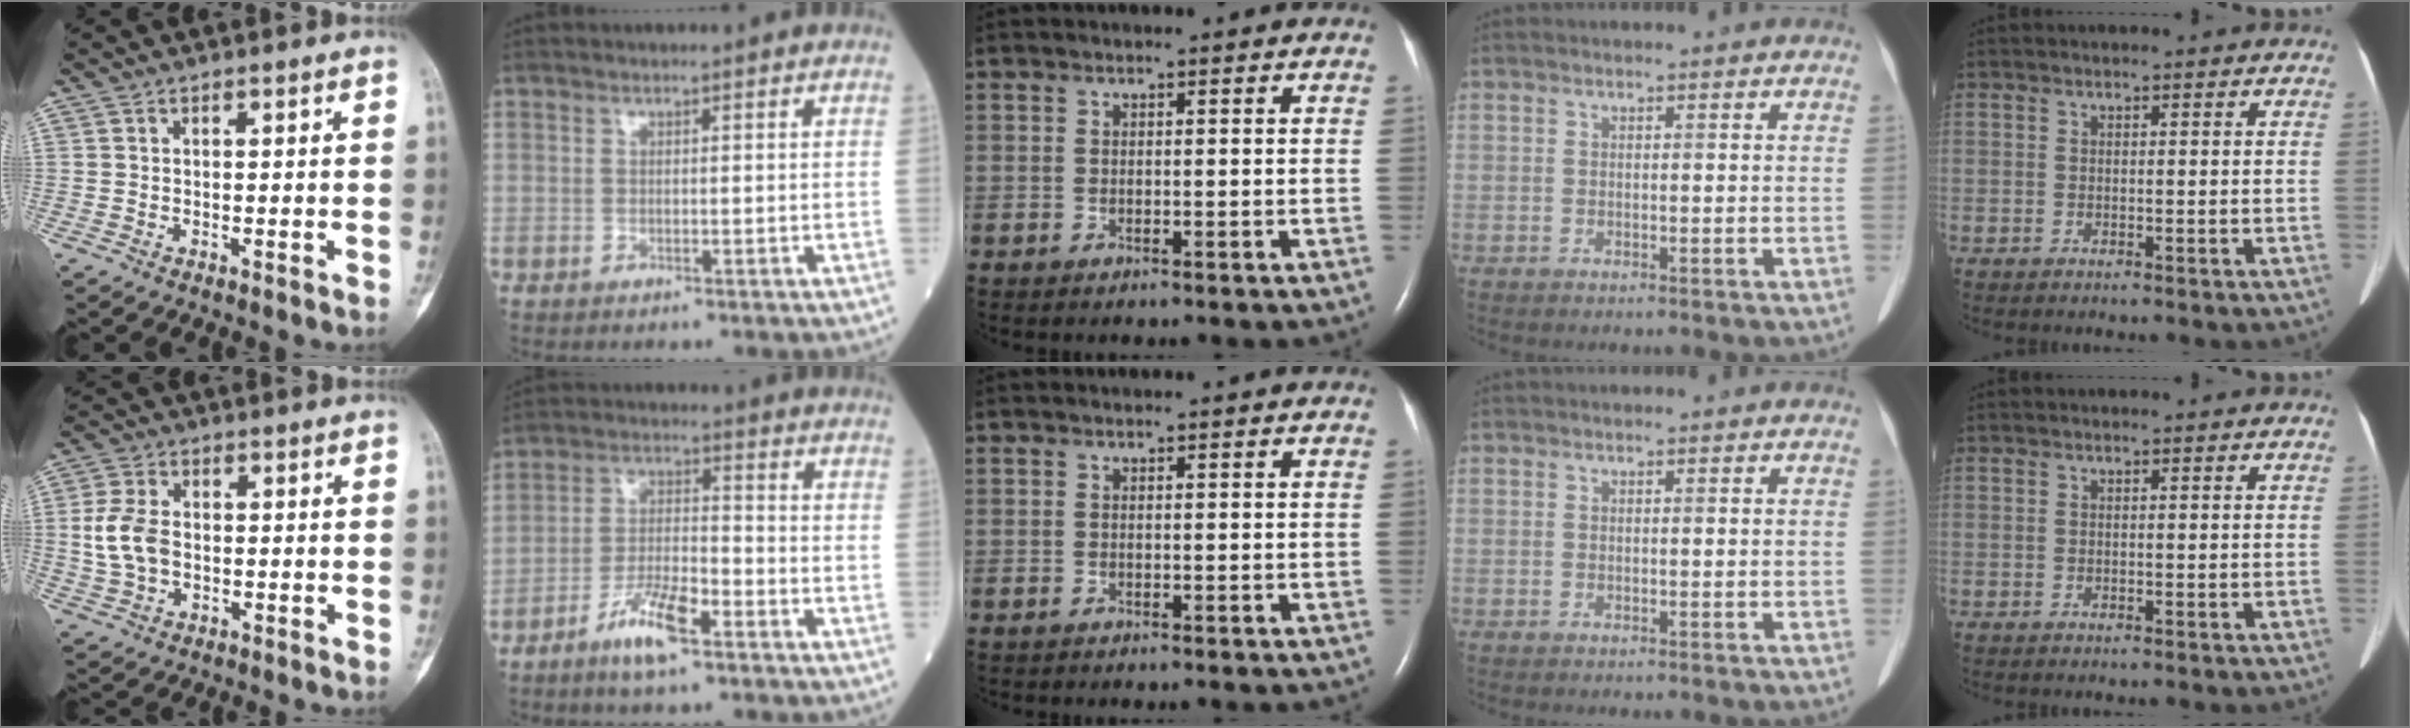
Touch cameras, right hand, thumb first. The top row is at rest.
{"thumb": {"total": 7.5, "force": [-0.2, 5.1, 5.6], "torque": [-0.114, 0.008, -0.004]}, "index": {"total": 8.0, "force": [-4.9, 1.5, 6.1], "torque": [-0.124, -0.003, -0.094]}}